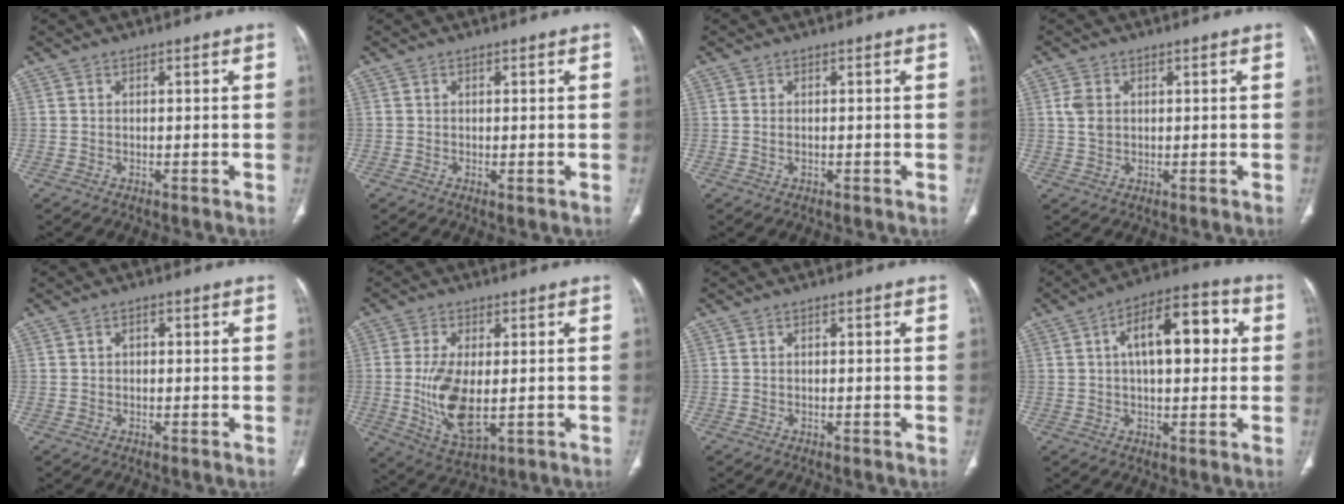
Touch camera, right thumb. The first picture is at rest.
{"total": 0.8, "force": [-0.1, 0.3, 0.8], "torque": [-0.017, -0.005, 0.000]}
{"total": 0.8, "force": [-0.2, 0.5, 0.6], "torque": [-0.015, 0.003, -0.002]}
{"total": 3.2, "force": [0.6, 2.4, 2.0], "torque": [-0.039, 0.001, 0.013]}
{"total": 1.4, "force": [0.3, 1.0, 0.9], "torque": [-0.009, 0.004, 0.002]}
{"total": 11.4, "force": [-0.9, 5.4, 10.0], "torque": [-0.197, -0.019, -0.004]}
{"total": 0.0}
{"total": 14.2, "force": [2.9, 6.8, 12.2], "torque": [-0.161, 0.027, 0.038]}